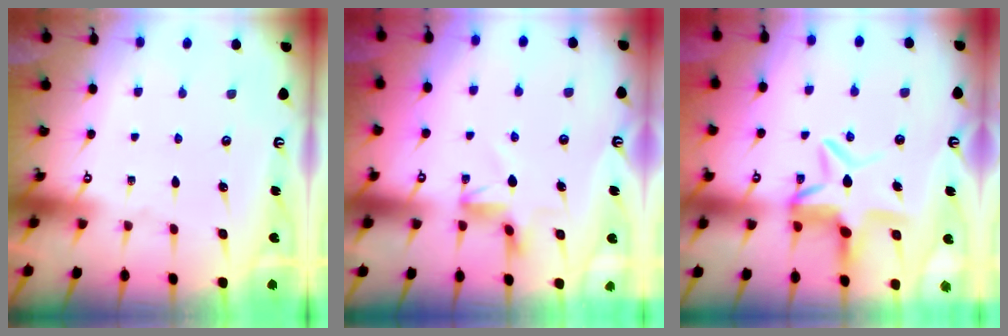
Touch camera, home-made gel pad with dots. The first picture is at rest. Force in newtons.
{"total": 4.8, "press": 4.4, "slide": 1.8}
{"total": 8.1, "press": 8.1, "slide": 1.2}